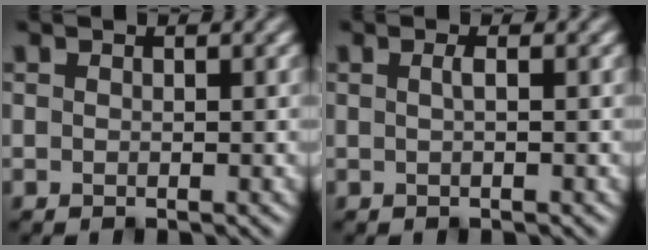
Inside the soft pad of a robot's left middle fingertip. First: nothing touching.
{"total": 0.9, "force": [0.1, 0.2, 0.9], "torque": [-0.016, 0.006, 0.001]}